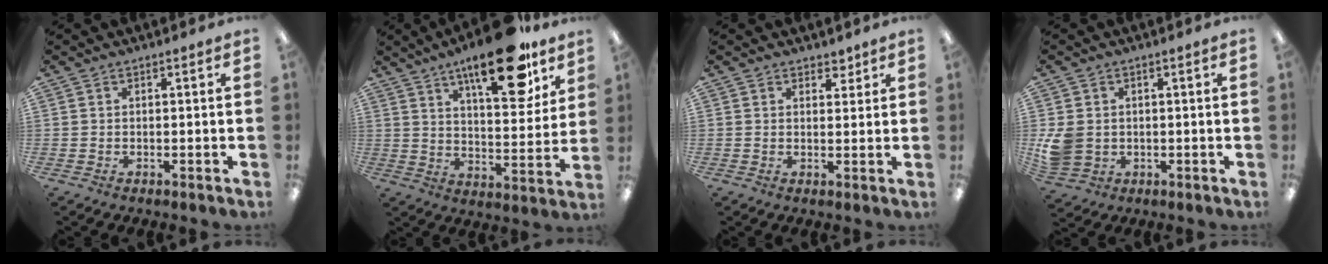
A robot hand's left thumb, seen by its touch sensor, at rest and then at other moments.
{"total": 20.5, "force": [13.4, 6.8, 13.9], "torque": [-0.197, -0.076, 0.210]}
{"total": 2.5, "force": [1.9, 1.4, 0.6], "torque": [0.002, -0.007, 0.033]}
{"total": 6.6, "force": [0.2, 5.8, 3.3], "torque": [-0.075, 0.009, 0.009]}